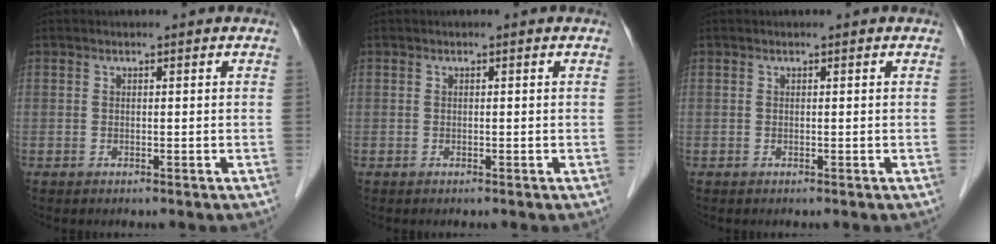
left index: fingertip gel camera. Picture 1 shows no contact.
{"total": 0.0}
{"total": 0.0}